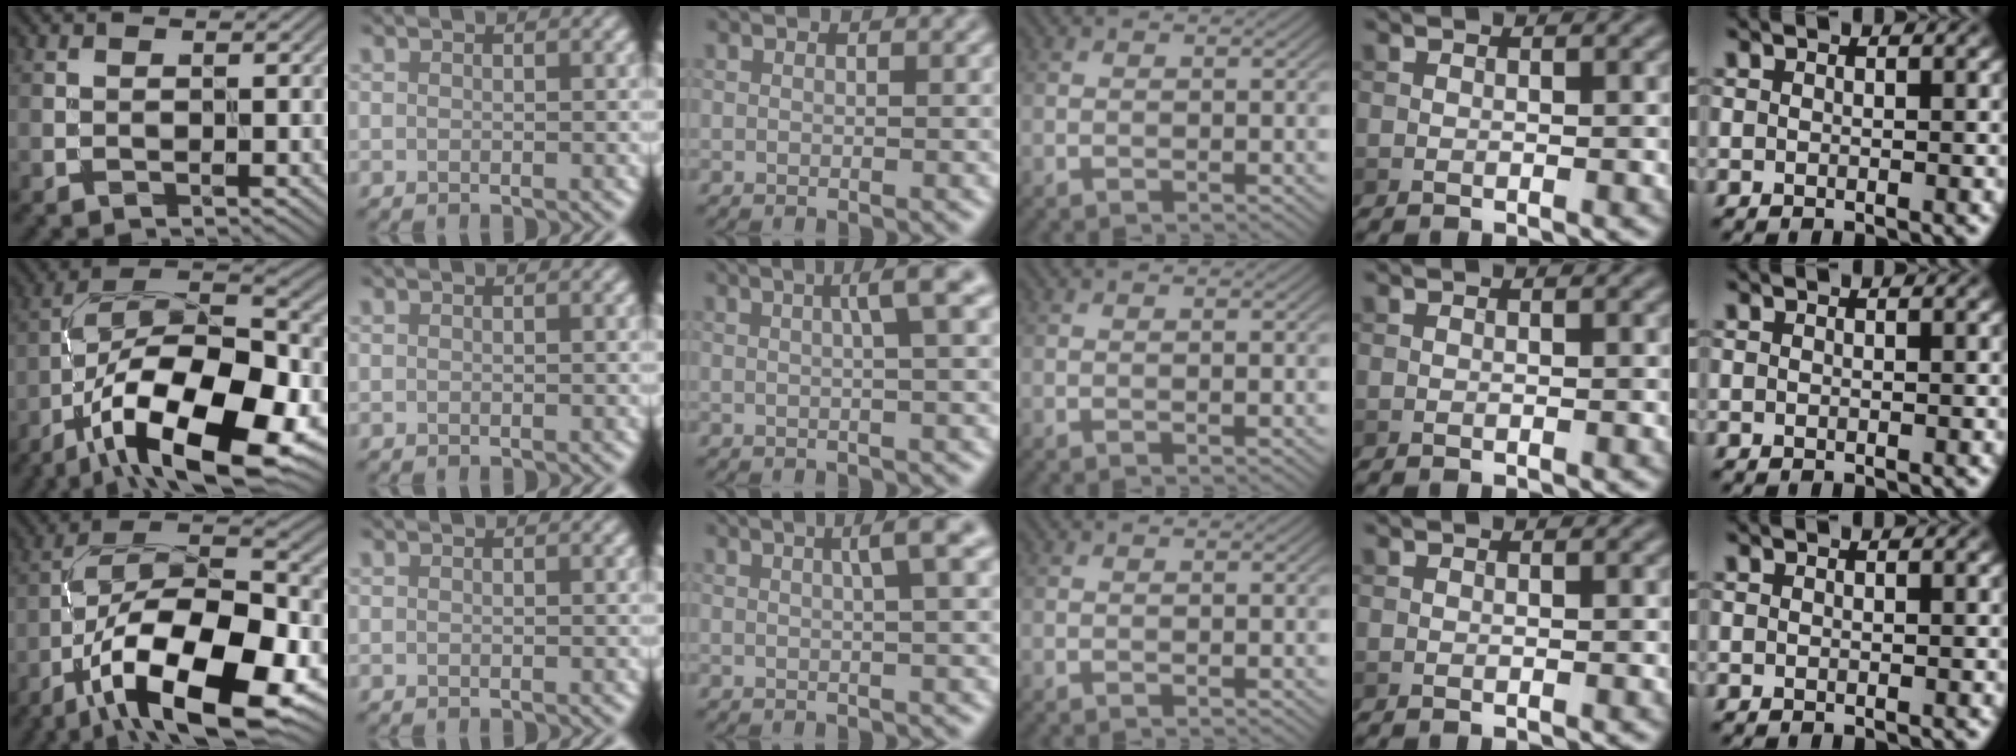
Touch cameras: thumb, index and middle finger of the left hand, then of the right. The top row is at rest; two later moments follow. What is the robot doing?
{"motion": "screw", "object": "medicine bottle"}